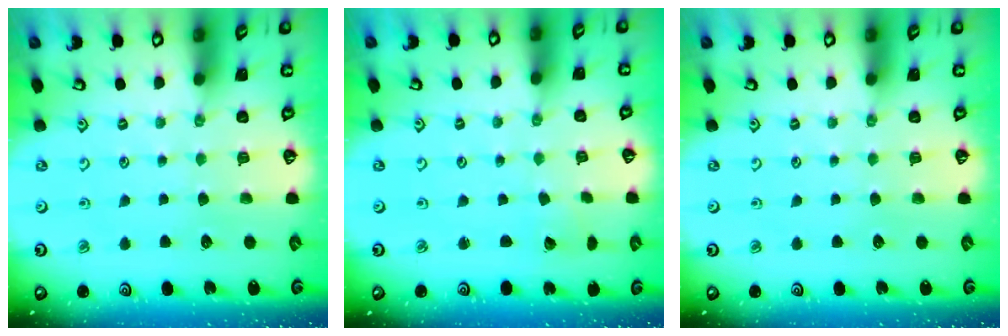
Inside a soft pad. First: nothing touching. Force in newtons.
{"total": 1.7, "press": 1.7, "slide": 0.1}
{"total": 0.0}